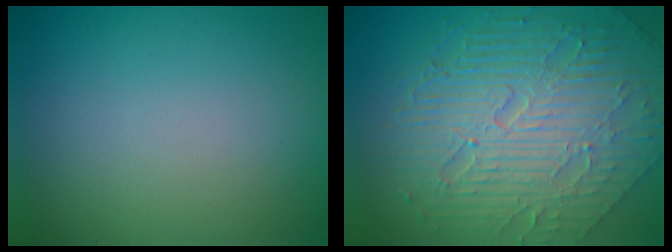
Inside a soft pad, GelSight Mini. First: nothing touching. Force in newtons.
{"total": 10.8, "press": 7.2, "slide": 8.1}